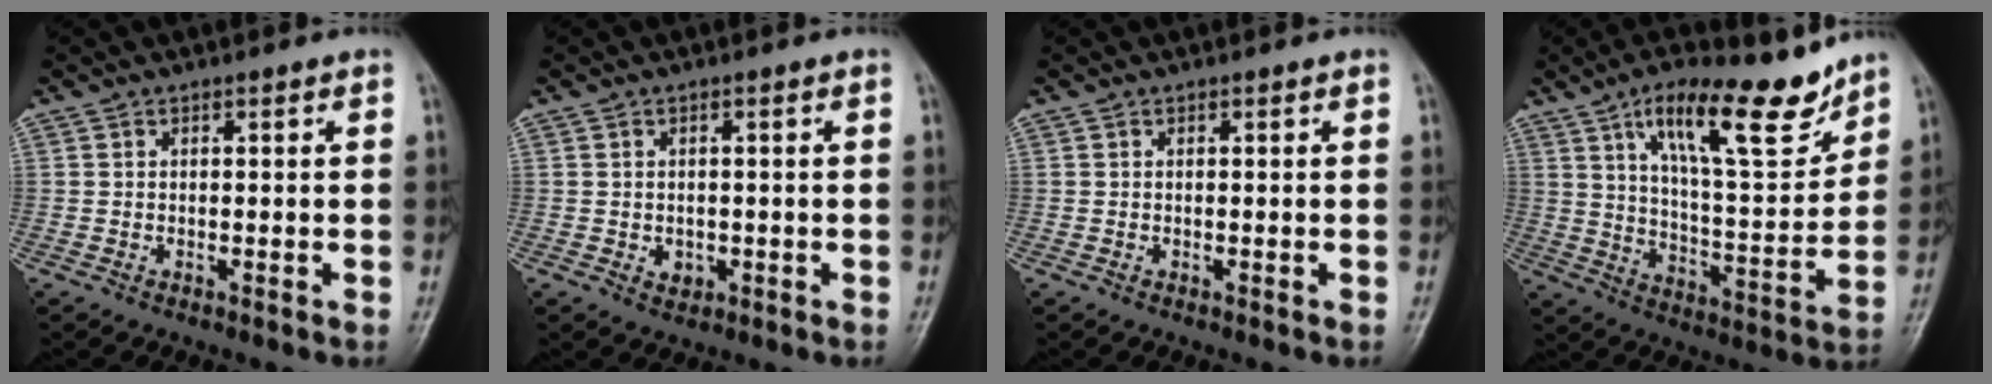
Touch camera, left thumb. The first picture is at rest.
{"total": 2.2, "force": [-0.5, 1.8, 1.1], "torque": [-0.008, 0.001, -0.002]}
{"total": 0.0}
{"total": 18.2, "force": [11.7, 5.5, 12.8], "torque": [-0.171, -0.065, 0.198]}